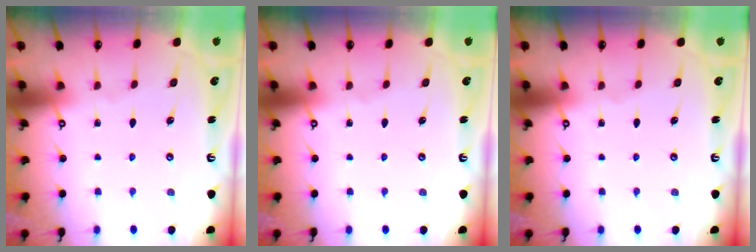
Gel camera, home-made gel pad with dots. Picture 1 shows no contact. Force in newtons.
{"total": 0.0}
{"total": 0.0}